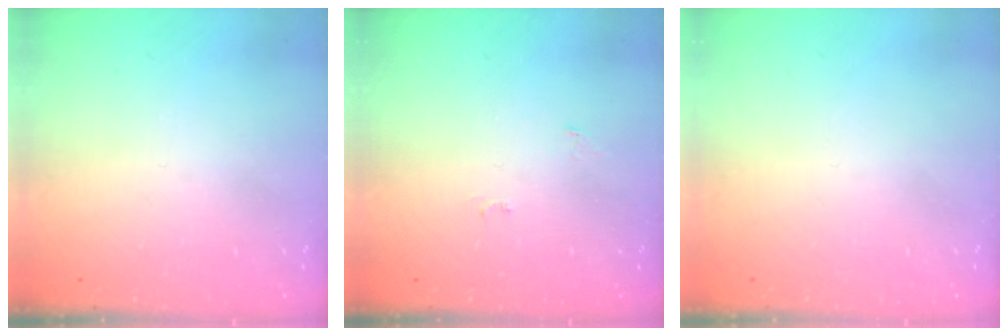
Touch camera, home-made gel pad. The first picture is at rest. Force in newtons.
{"total": 4.5, "press": 4.5, "slide": 0.5}
{"total": 1.8, "press": 1.7, "slide": 0.1}